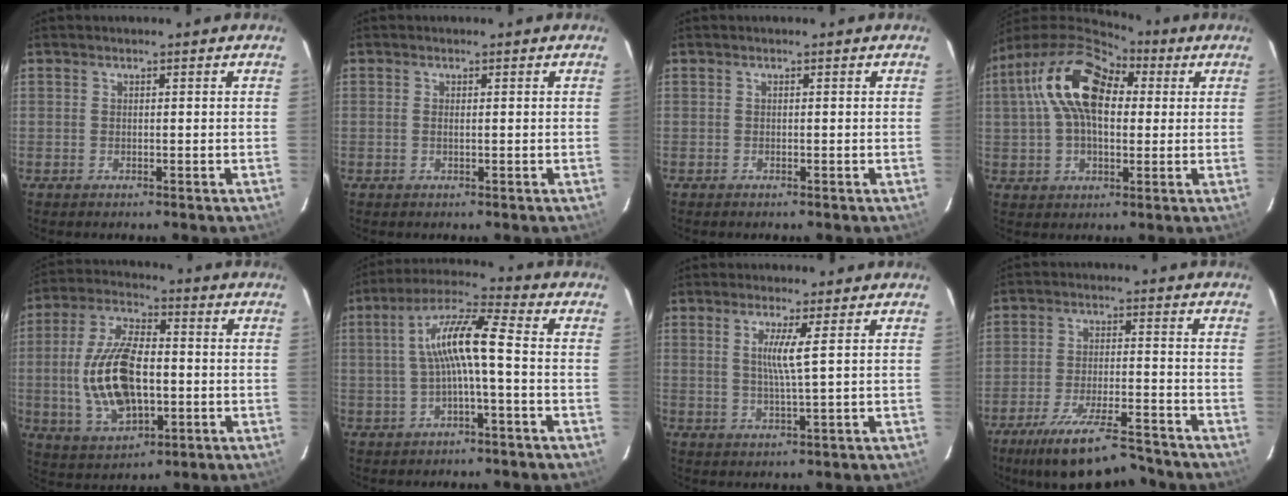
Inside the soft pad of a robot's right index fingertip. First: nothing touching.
{"total": 0.6, "force": [0.0, 0.0, 0.6], "torque": [-0.014, 0.001, -0.002]}
{"total": 0.0}
{"total": 15.7, "force": [4.0, 8.8, 12.3], "torque": [-0.224, 0.030, 0.060]}
{"total": 16.6, "force": [-1.7, 8.4, 14.2], "torque": [-0.294, 0.001, -0.020]}
{"total": 9.1, "force": [-0.8, 0.9, 9.0], "torque": [-0.181, 0.021, -0.013]}
{"total": 4.1, "force": [1.2, -0.9, 3.8], "torque": [-0.070, -0.007, 0.020]}
{"total": 15.0, "force": [-12.4, 3.2, 7.9], "torque": [-0.164, -0.021, -0.198]}